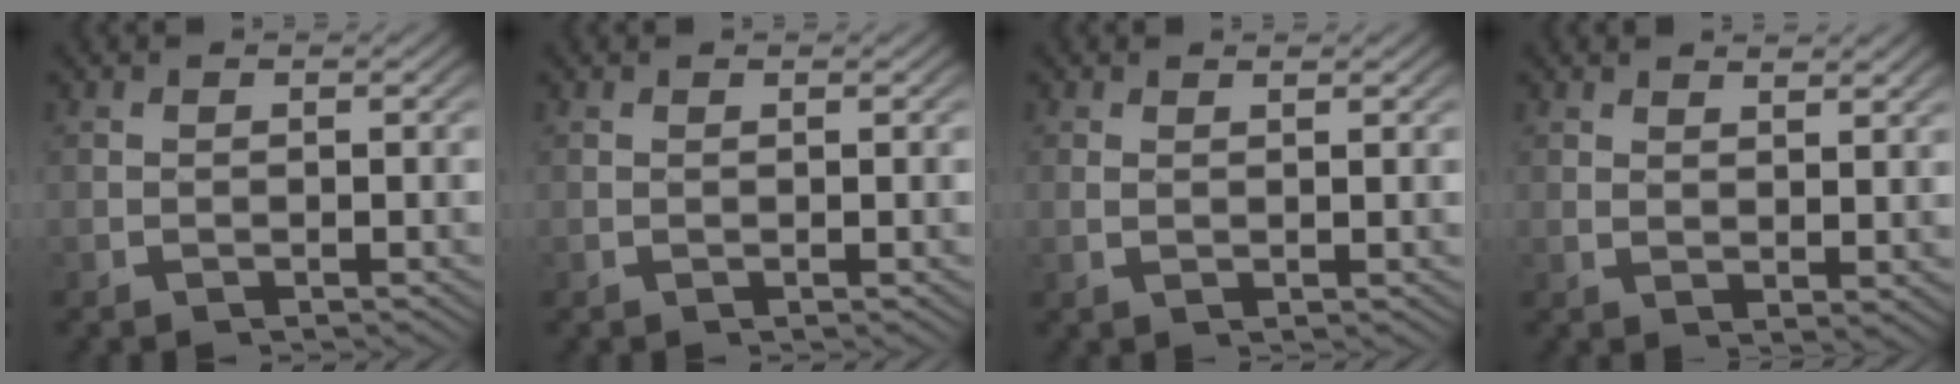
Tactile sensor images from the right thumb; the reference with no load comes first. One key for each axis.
{"total": 0.6, "fx": 0.3, "fy": -0.2, "fz": 0.5, "tx": -0.009, "ty": -0.001, "tz": 0.008}
{"total": 1.4, "fx": 0.8, "fy": -0.2, "fz": 1.1, "tx": -0.025, "ty": -0.005, "tz": 0.021}
{"total": 2.1, "fx": 1.8, "fy": 0.1, "fz": 1.2, "tx": -0.020, "ty": -0.006, "tz": 0.038}